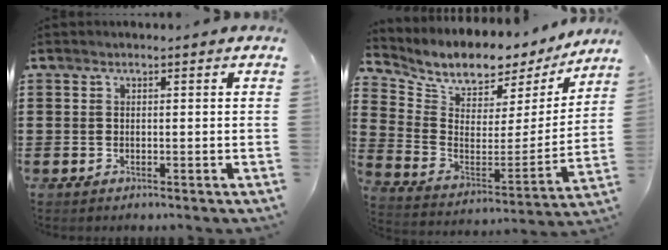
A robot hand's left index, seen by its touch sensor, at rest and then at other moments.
{"total": 5.6, "force": [5.1, 2.2, 0.8], "torque": [-0.038, -0.057, 0.081]}